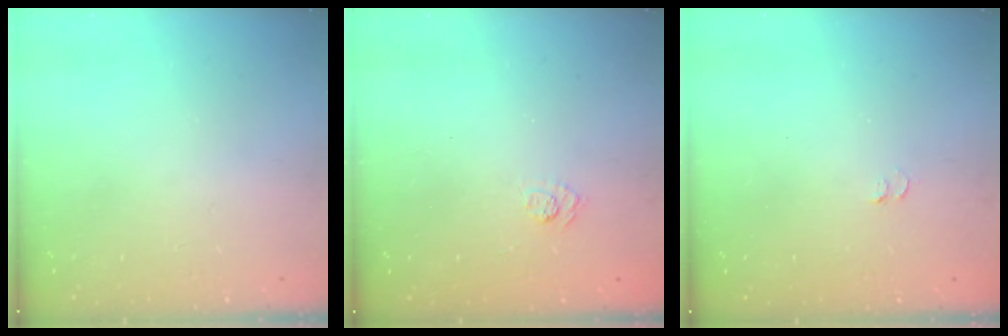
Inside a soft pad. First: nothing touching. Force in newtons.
{"total": 3.9, "press": 3.6, "slide": 1.4}
{"total": 3.3, "press": 3.2, "slide": 0.7}